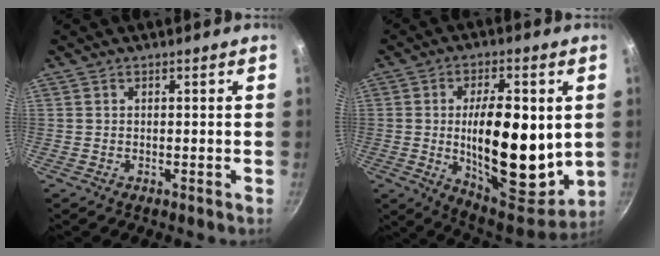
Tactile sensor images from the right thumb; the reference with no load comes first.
{"total": 21.7, "force": [0.6, 10.3, 19.2], "torque": [-0.264, -0.028, 0.017]}